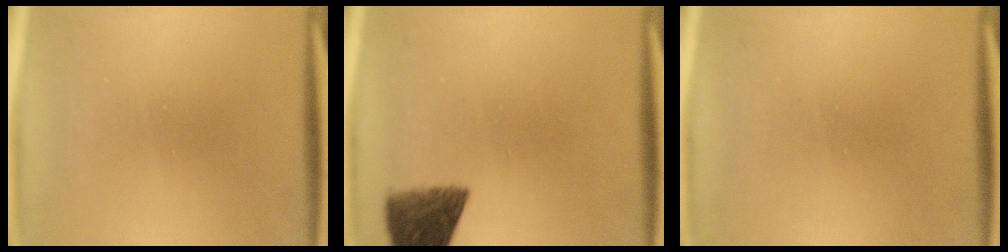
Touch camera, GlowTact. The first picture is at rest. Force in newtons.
{"total": 7.4}
{"total": 1.6}